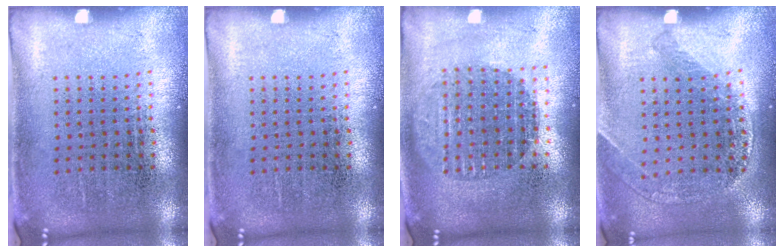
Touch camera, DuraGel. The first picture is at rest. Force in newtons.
{"total": 0.0}
{"total": 1.8, "press": 1.5, "slide": 0.9}
{"total": 1.2, "press": 1.2, "slide": 0.2}